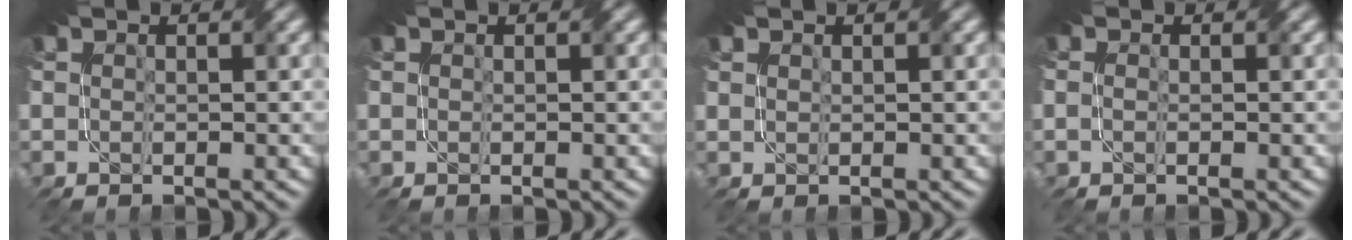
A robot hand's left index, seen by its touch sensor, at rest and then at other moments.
{"total": 0.0}
{"total": 0.8, "force": [0.6, -0.1, -0.5], "torque": [0.007, 0.005, 0.011]}
{"total": 0.8, "force": [0.2, 0.6, 0.5], "torque": [-0.009, -0.002, -0.006]}